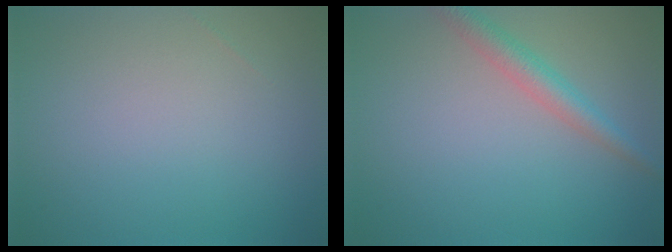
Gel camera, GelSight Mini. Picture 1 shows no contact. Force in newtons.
{"total": 2.7, "press": 2.7, "slide": 0.2}